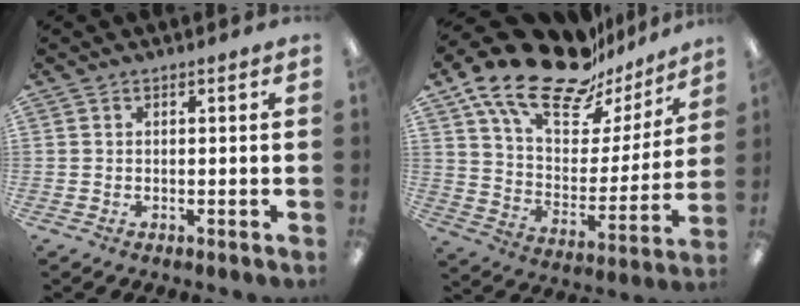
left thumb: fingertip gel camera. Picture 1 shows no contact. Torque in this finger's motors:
{"motor_torque": [2.17, 2.16, 1.30, -1.47, 0.10]}